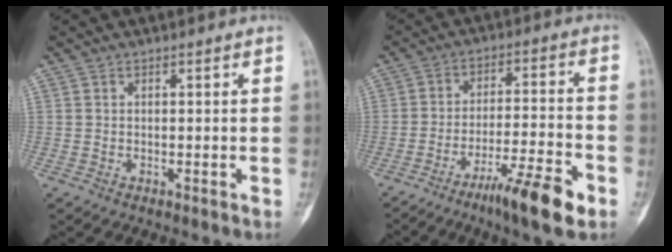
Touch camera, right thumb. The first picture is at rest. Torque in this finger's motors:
{"motor_torque": [-0.04, -0.12, 0.19, 0.11, 0.09]}